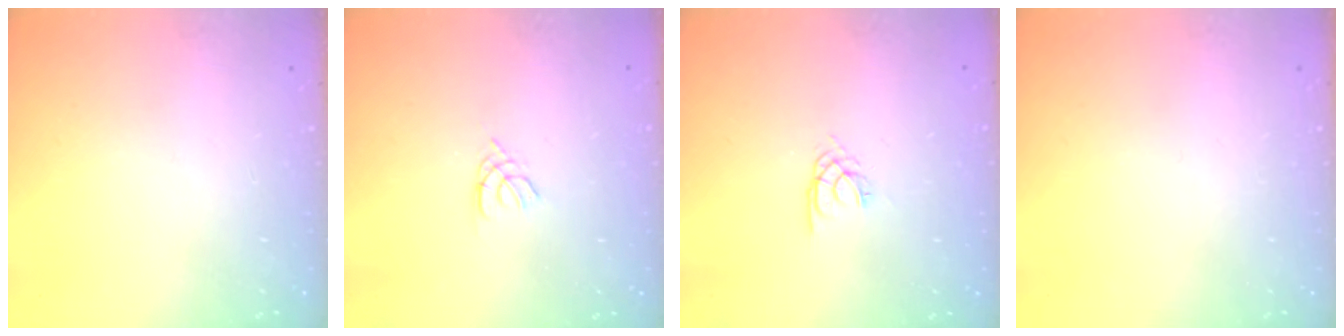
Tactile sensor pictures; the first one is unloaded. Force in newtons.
{"total": 1.4, "press": 1.4, "slide": 0.3}
{"total": 1.7, "press": 1.7, "slide": 0.1}
{"total": 0.0}